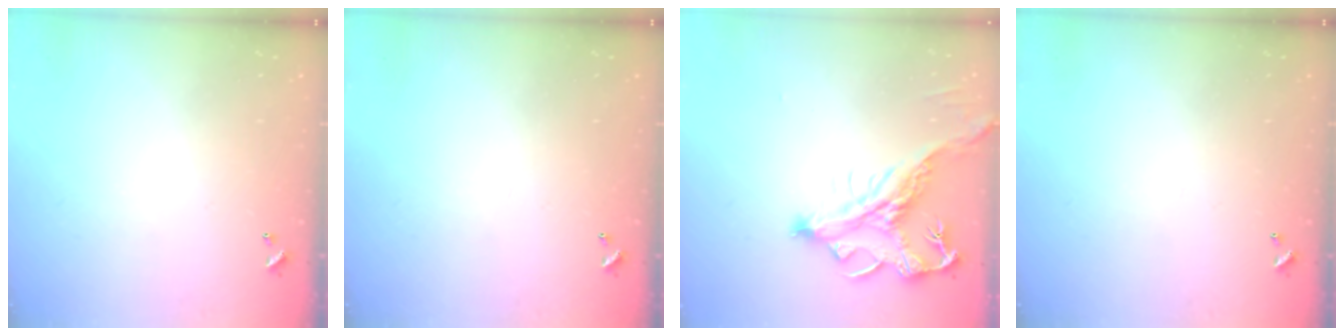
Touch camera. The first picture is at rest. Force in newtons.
{"total": 0.0}
{"total": 3.2, "press": 3.0, "slide": 1.3}
{"total": 0.0}